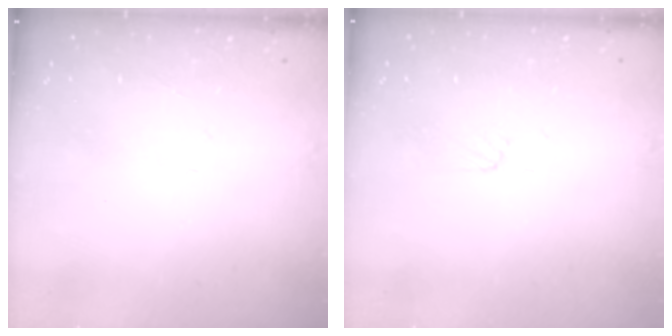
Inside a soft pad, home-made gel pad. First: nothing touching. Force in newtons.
{"total": 4.2, "press": 4.1, "slide": 0.5}